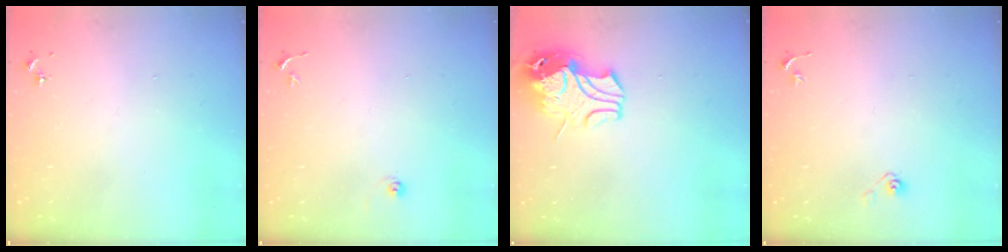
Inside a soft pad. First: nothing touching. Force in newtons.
{"total": 5.1, "press": 5.0, "slide": 0.4}
{"total": 12.1, "press": 12.0, "slide": 1.8}
{"total": 3.6, "press": 3.0, "slide": 2.1}